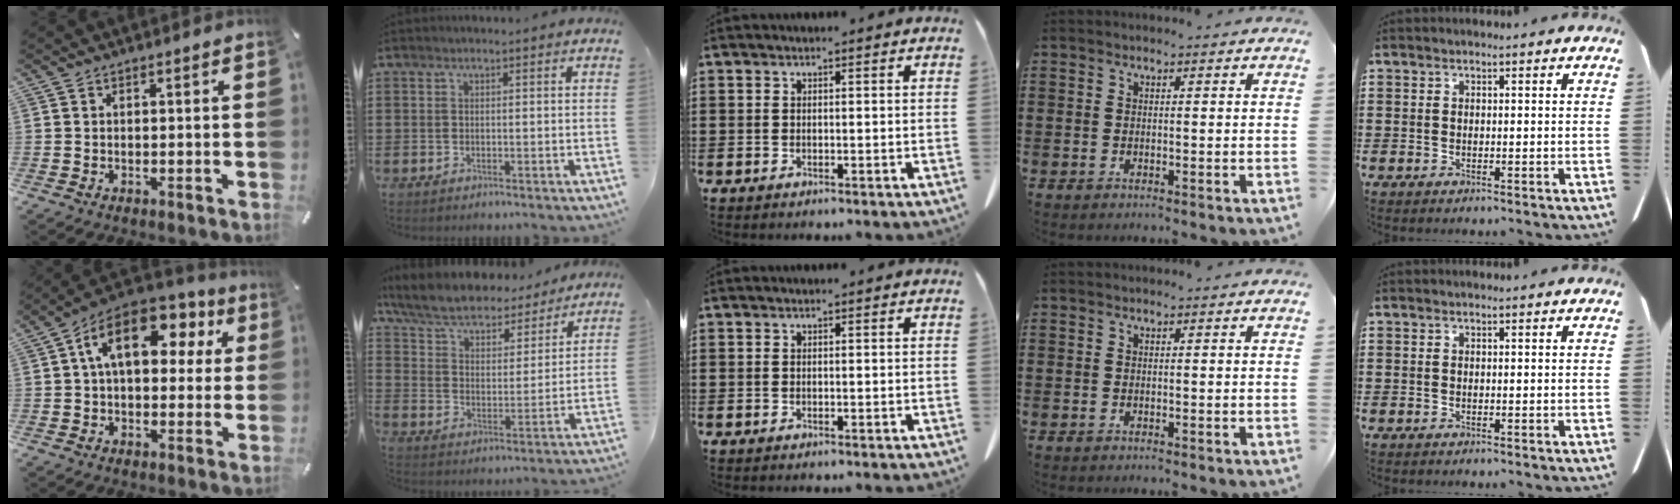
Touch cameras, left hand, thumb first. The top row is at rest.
{"thumb": {"total": 15.6, "force": [5.5, 9.2, 11.4], "torque": [-0.188, -0.008, 0.094]}, "index": {"total": 7.2, "force": [6.6, 1.3, 2.5], "torque": [-0.079, -0.041, 0.113]}}